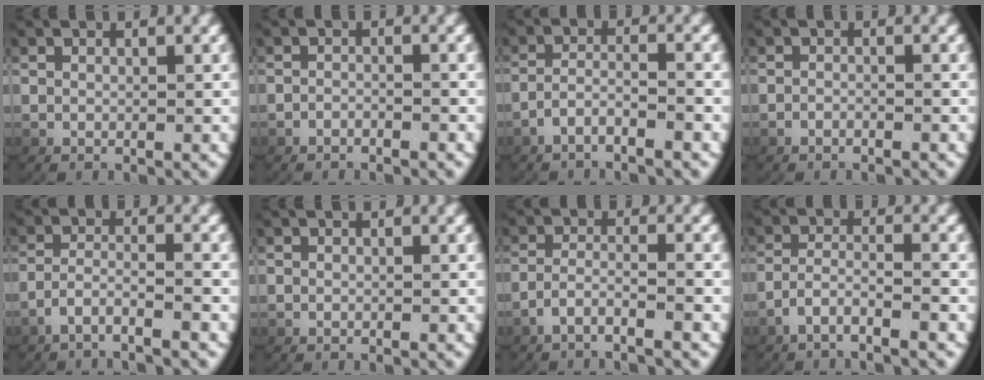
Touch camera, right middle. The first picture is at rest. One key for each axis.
{"total": 1.3, "fx": -1.3, "fy": 0.2, "fz": 0.1, "tx": -0.004, "ty": 0.003, "tz": -0.026}
{"total": 2.7, "fx": -2.4, "fy": 0.3, "fz": 1.4, "tx": -0.035, "ty": -0.007, "tz": -0.041}
{"total": 0.9, "fx": -0.9, "fy": 0.1, "fz": 0.2, "tx": -0.007, "ty": 0.003, "tz": -0.019}
{"total": 3.1, "fx": -2.6, "fy": 0.2, "fz": 1.7, "tx": -0.040, "ty": -0.009, "tz": -0.042}
{"total": 0.0}
{"total": 2.7, "fx": -2.2, "fy": 0.1, "fz": 1.6, "tx": -0.040, "ty": -0.008, "tz": -0.037}
{"total": 3.1, "fx": -2.5, "fy": 0.4, "fz": 1.8, "tx": -0.044, "ty": -0.009, "tz": -0.041}